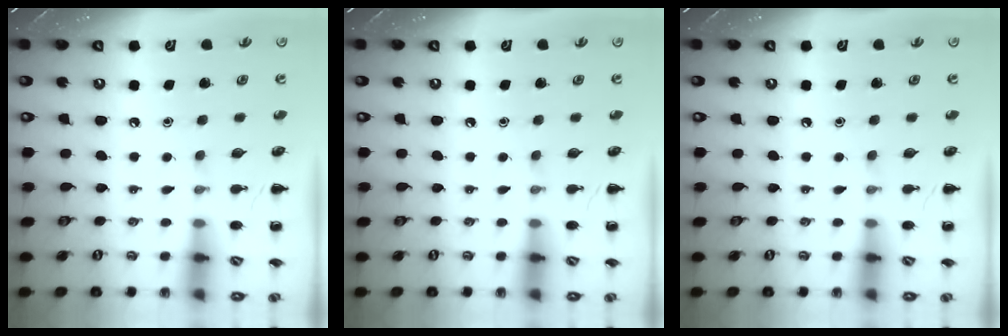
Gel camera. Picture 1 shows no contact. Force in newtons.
{"total": 0.0}
{"total": 0.0}